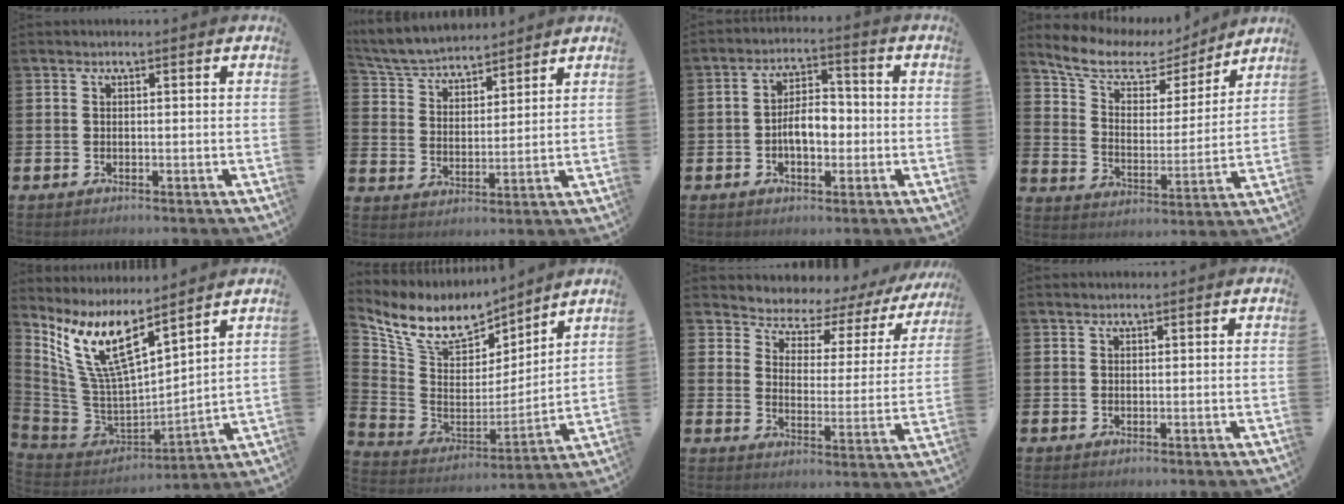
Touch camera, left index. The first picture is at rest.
{"total": 5.7, "force": [5.6, 1.2, 0.8], "torque": [-0.045, -0.032, 0.099]}
{"total": 5.1, "force": [-1.1, 2.9, 4.1], "torque": [-0.059, 0.007, -0.028]}
{"total": 8.5, "force": [7.1, 3.6, 2.9], "torque": [-0.092, -0.043, 0.124]}
{"total": 10.4, "force": [6.8, 3.4, 7.1], "torque": [-0.179, -0.052, 0.121]}
{"total": 10.1, "force": [8.6, 4.3, 3.0], "torque": [-0.116, -0.053, 0.156]}
{"total": 4.6, "force": [4.2, 1.9, 0.4], "torque": [-0.044, -0.040, 0.065]}
{"total": 0.9, "force": [0.8, 0.2, 0.2], "torque": [-0.004, 0.002, 0.015]}